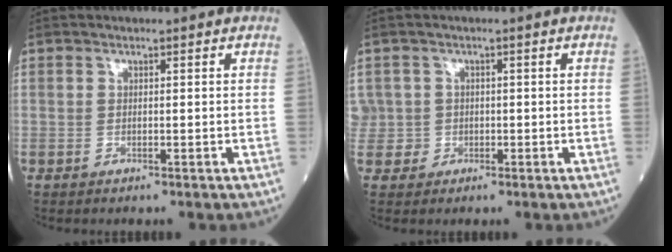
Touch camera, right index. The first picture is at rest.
{"total": 3.5, "force": [-0.2, 3.5, -0.3], "torque": [0.012, 0.015, -0.001]}